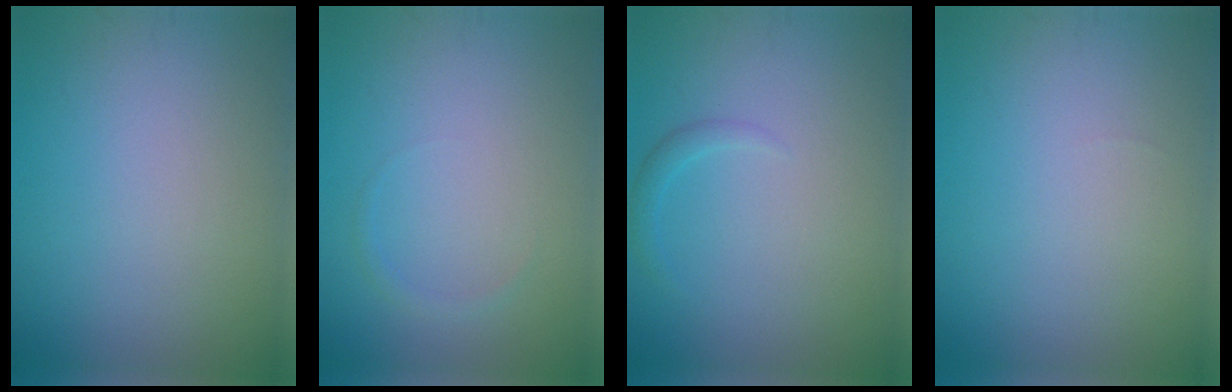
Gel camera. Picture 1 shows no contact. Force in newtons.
{"total": 0.7, "press": 0.7, "slide": 0.1}
{"total": 1.0, "press": 1.0, "slide": 0.1}
{"total": 0.0}